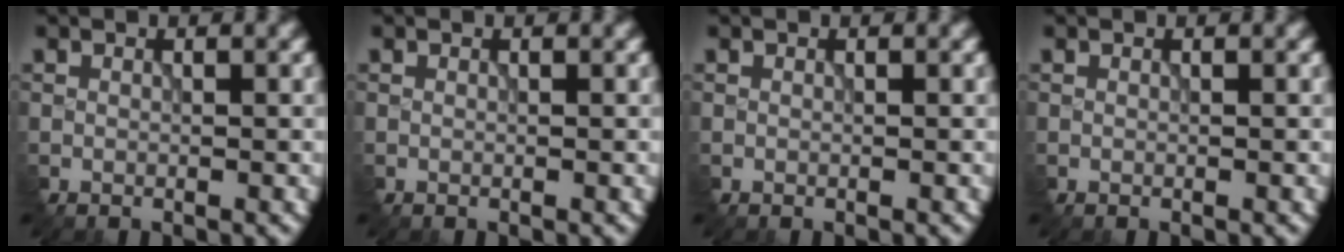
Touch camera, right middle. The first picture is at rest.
{"total": 0.0}
{"total": 0.0}
{"total": 0.0}